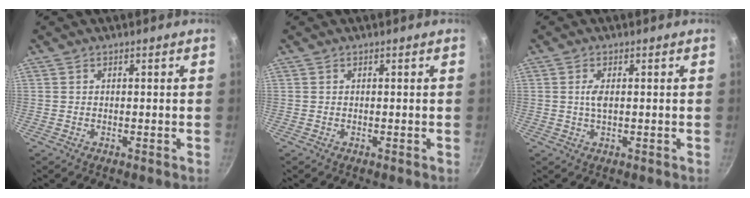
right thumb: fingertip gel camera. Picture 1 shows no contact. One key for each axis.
{"total": 0.0}
{"total": 2.4, "fx": 0.3, "fy": 1.0, "fz": 2.2, "tx": -0.047, "ty": 0.002, "tz": 0.006}